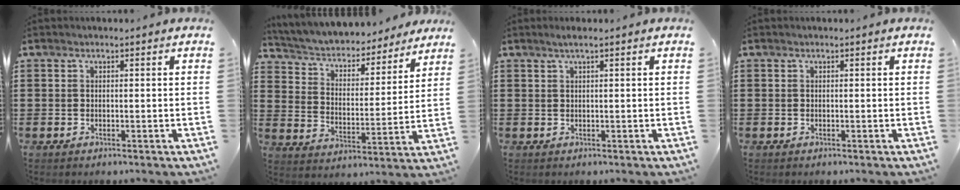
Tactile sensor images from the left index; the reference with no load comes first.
{"total": 4.0, "force": [3.7, 1.2, 1.1], "torque": [-0.042, -0.026, 0.055]}
{"total": 1.3, "force": [0.6, 0.0, 1.1], "torque": [-0.021, -0.001, 0.011]}
{"total": 0.0}